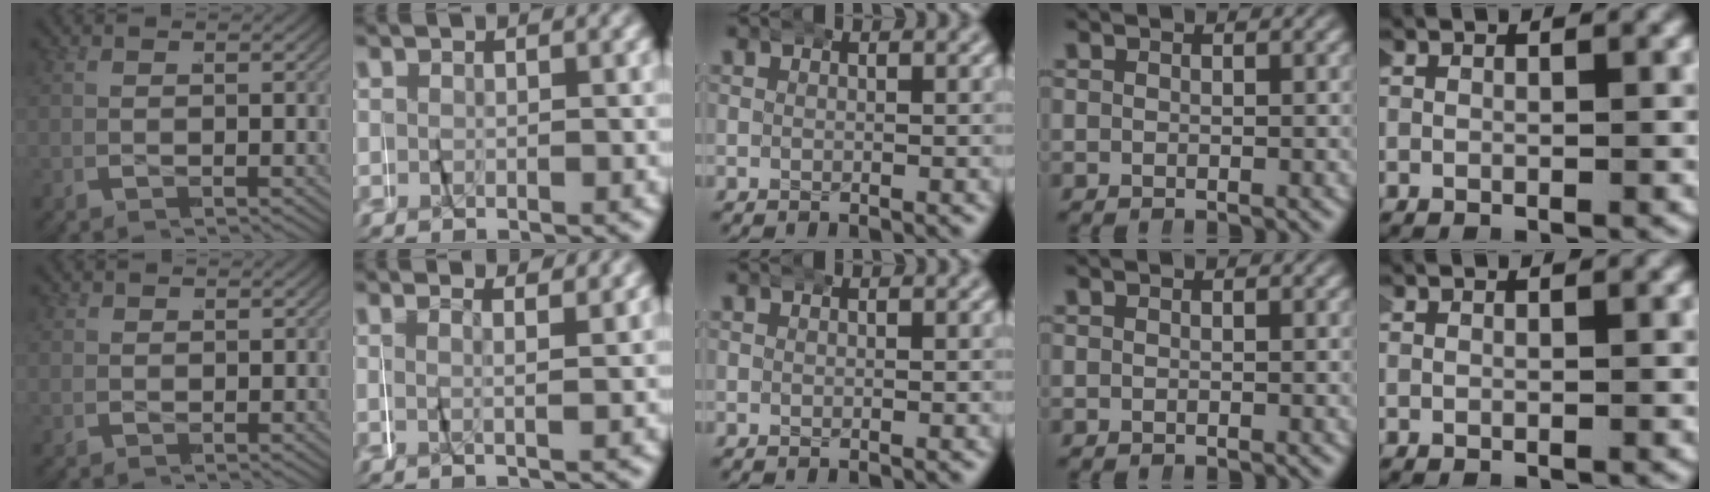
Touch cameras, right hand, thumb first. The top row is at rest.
{"thumb": {"total": 0.6, "force": [0.4, 0.4, 0.0], "torque": [0.002, -0.004, 0.012]}, "index": {"total": 1.5, "force": [0.9, -1.1, 0.6], "torque": [-0.019, 0.003, 0.015]}}